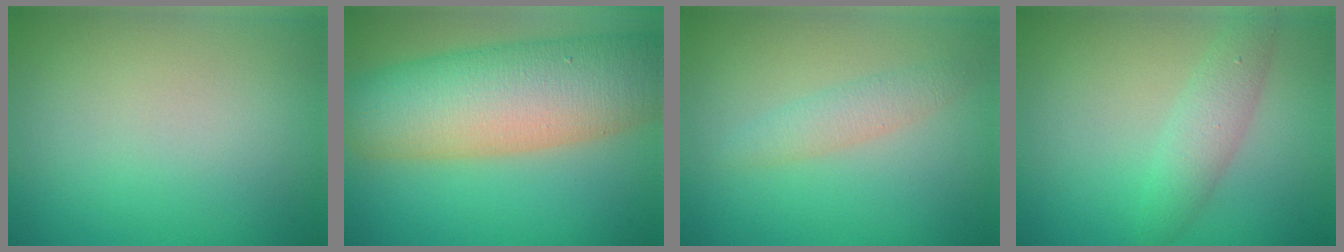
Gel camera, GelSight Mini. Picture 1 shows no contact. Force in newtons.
{"total": 12.2, "press": 12.2, "slide": 0.7}
{"total": 1.8, "press": 1.8, "slide": 0.0}
{"total": 2.8, "press": 2.8, "slide": 0.1}